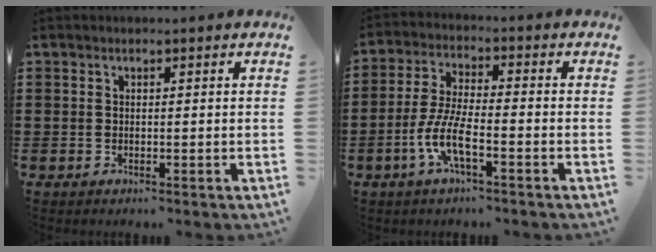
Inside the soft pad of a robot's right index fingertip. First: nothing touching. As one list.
[{"total": 6.9, "force": [-3.3, 1.5, 5.9], "torque": [-0.145, -0.016, -0.069]}]